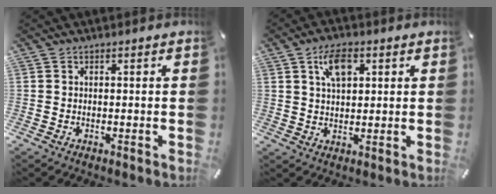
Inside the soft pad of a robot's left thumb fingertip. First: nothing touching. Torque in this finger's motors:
{"motor_torque": [1.02, 0.97, 0.75, -0.76, 0.24]}